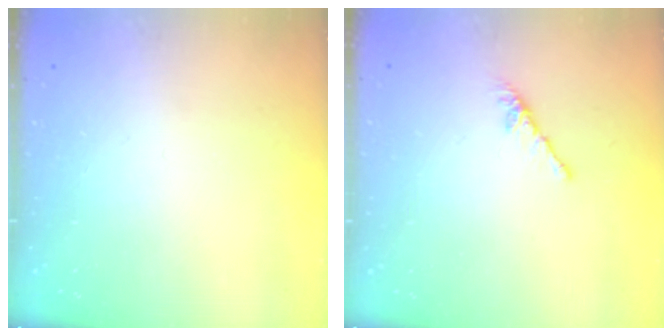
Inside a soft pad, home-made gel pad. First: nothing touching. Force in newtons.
{"total": 0.0}